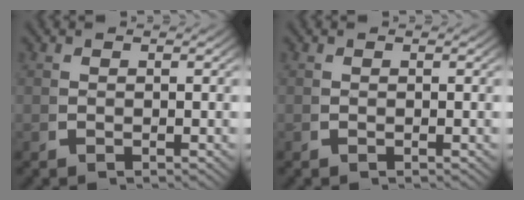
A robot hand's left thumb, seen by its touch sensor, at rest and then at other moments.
{"total": 0.0}